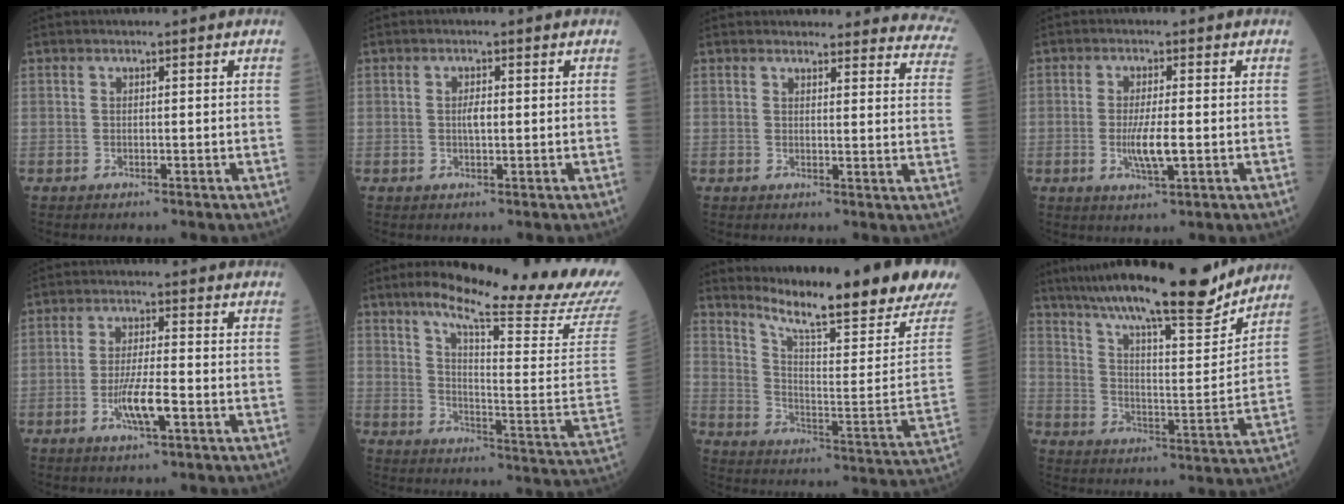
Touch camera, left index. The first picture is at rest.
{"total": 1.5, "force": [0.0, 0.6, 1.4], "torque": [-0.030, -0.002, 0.002]}
{"total": 19.3, "force": [18.5, 4.5, 3.4], "torque": [-0.006, -0.074, 0.175]}
{"total": 4.7, "force": [-0.9, 0.8, 4.5], "torque": [-0.095, -0.012, -0.012]}
{"total": 5.7, "force": [-2.3, 0.8, 5.1], "torque": [-0.105, -0.009, -0.041]}
{"total": 24.2, "force": [19.8, -0.4, 13.8], "torque": [-0.210, -0.072, 0.259]}
{"total": 21.0, "force": [17.9, -0.6, 11.1], "torque": [-0.186, -0.087, 0.244]}
{"total": 21.5, "force": [18.4, 2.6, 10.8], "torque": [-0.187, -0.005, 0.278]}